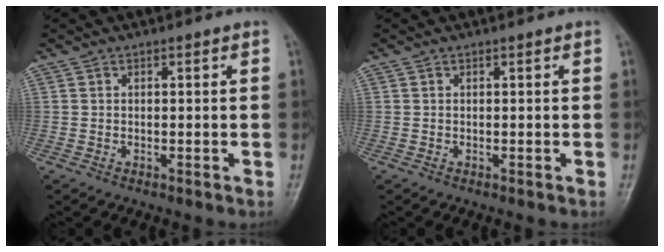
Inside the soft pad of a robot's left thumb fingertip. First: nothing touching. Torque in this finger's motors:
{"motor_torque": [0.01, 0.01, 0.02, -0.03, 0.00]}